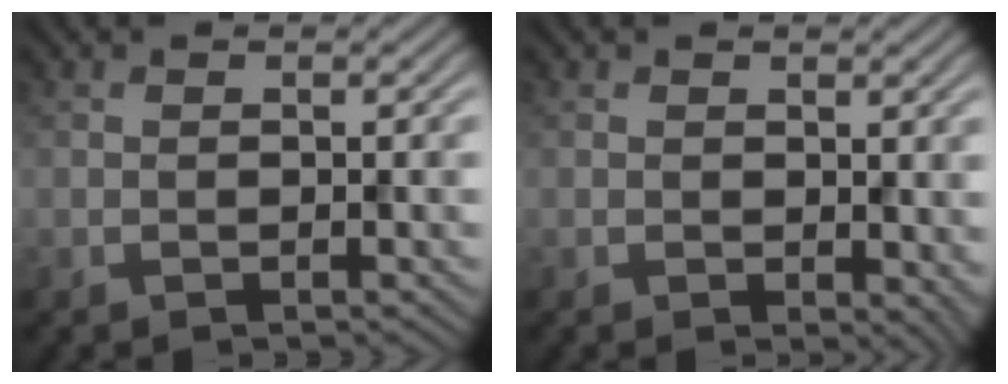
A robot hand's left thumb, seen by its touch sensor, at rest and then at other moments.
{"total": 2.3, "force": [0.3, 1.5, 1.7], "torque": [-0.022, -0.006, 0.008]}